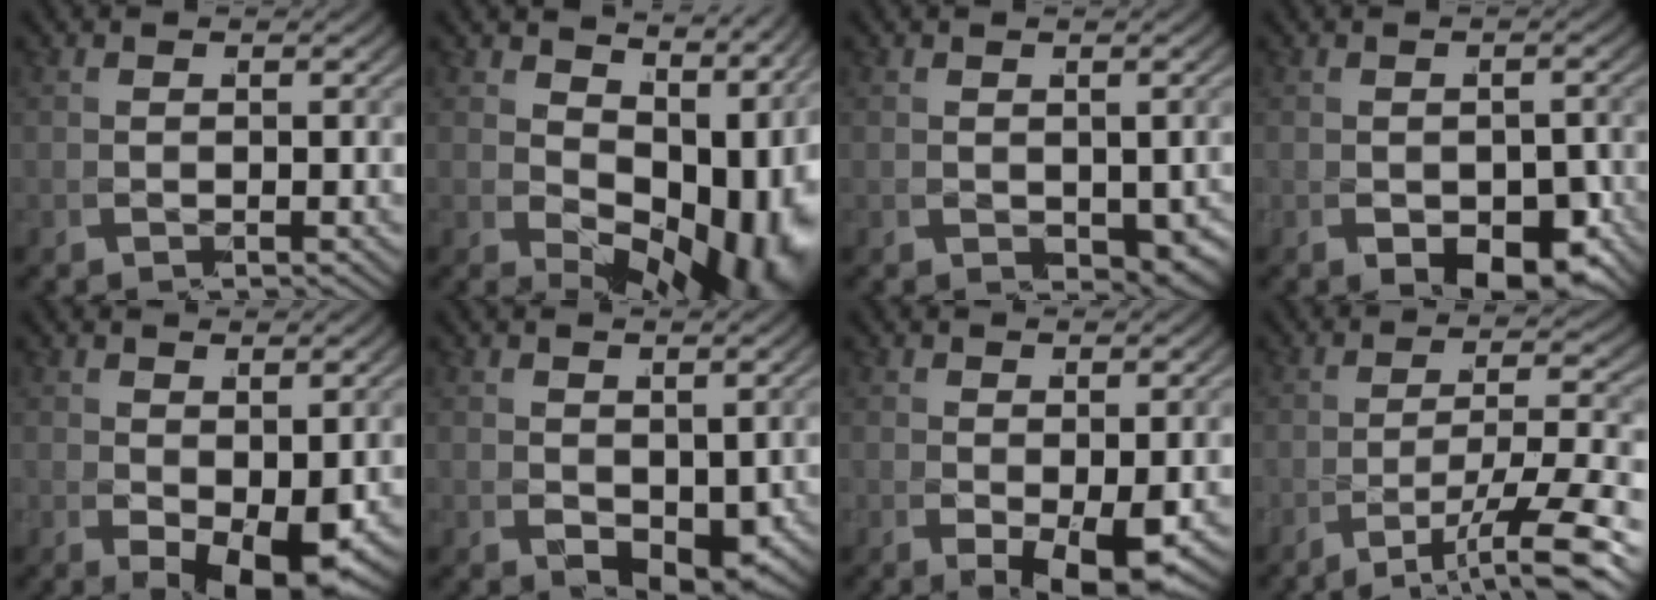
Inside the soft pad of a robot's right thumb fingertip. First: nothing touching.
{"total": 11.3, "force": [-1.1, 6.1, 9.4], "torque": [-0.141, -0.010, 0.000]}
{"total": 2.7, "force": [-0.4, 1.8, 1.9], "torque": [-0.029, -0.016, 0.007]}
{"total": 4.4, "force": [-2.0, 2.1, 3.2], "torque": [-0.060, -0.020, -0.015]}
{"total": 4.6, "force": [-0.8, 1.8, 4.1], "torque": [-0.076, -0.019, 0.000]}
{"total": 2.8, "force": [0.0, 1.6, 2.3], "torque": [-0.047, -0.018, 0.011]}
{"total": 3.7, "force": [-0.9, 1.1, 3.4], "torque": [-0.064, -0.016, -0.004]}
{"total": 5.9, "force": [-2.7, 0.7, 5.1], "torque": [-0.088, -0.001, -0.044]}